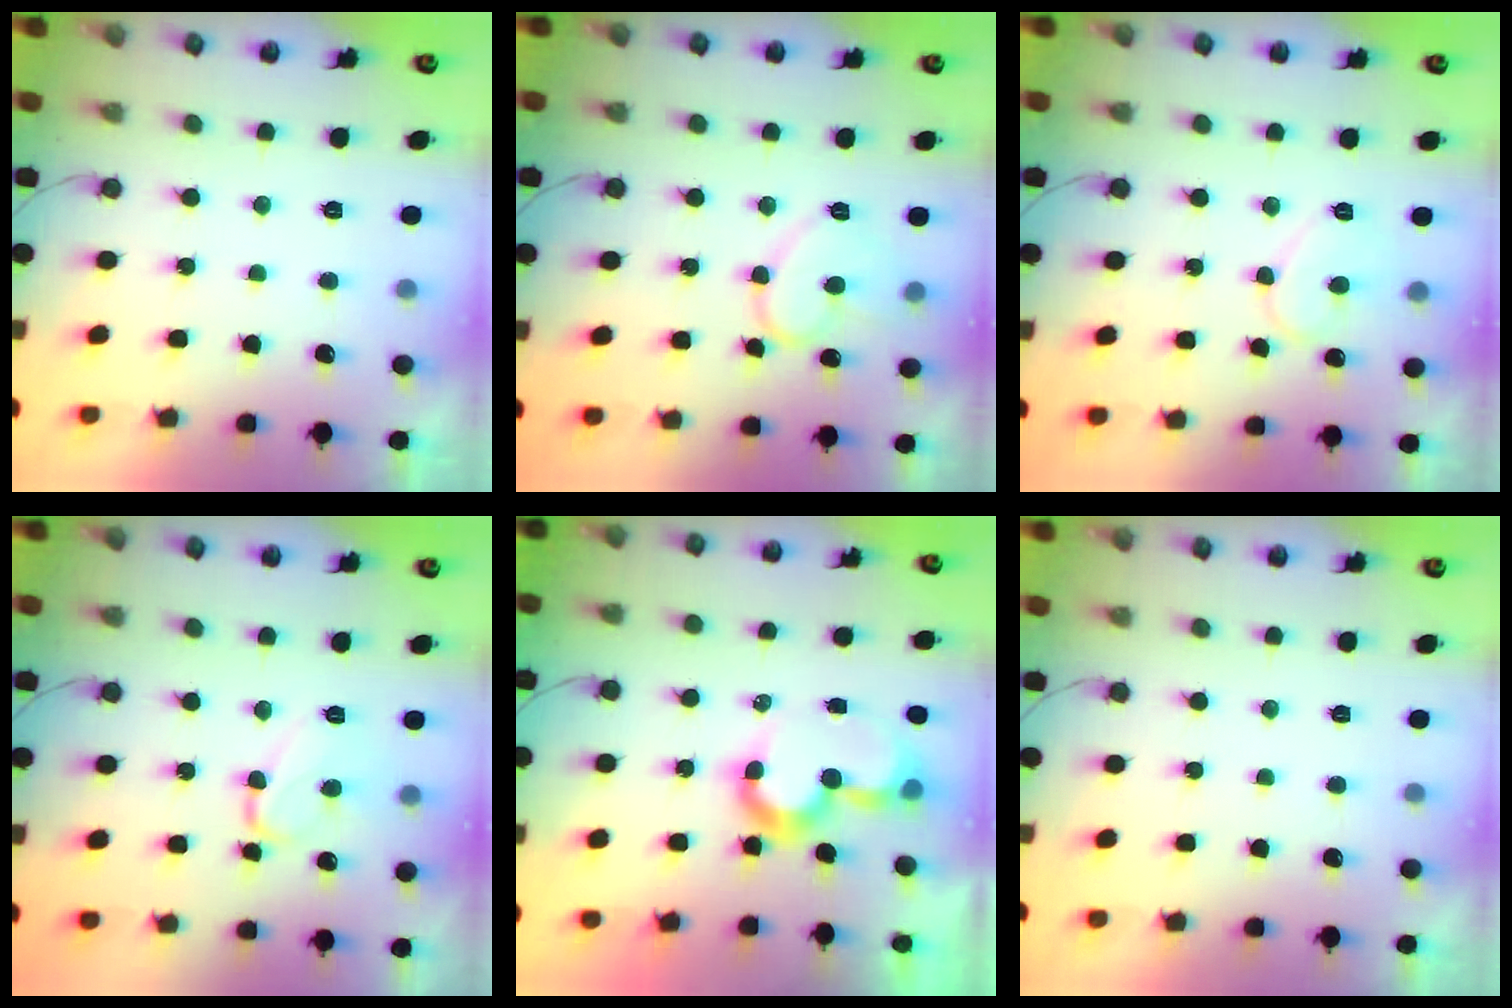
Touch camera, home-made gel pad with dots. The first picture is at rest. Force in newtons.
{"total": 11.5, "press": 11.5, "slide": 0.3}
{"total": 8.3, "press": 8.2, "slide": 0.6}
{"total": 9.1, "press": 9.0, "slide": 1.1}
{"total": 7.6, "press": 7.6, "slide": 0.6}
{"total": 0.0}